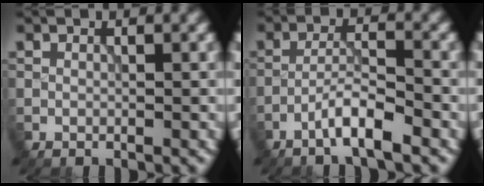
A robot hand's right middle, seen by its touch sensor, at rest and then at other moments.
{"total": 3.7, "force": [-2.4, 0.4, 2.7], "torque": [-0.049, 0.011, -0.052]}